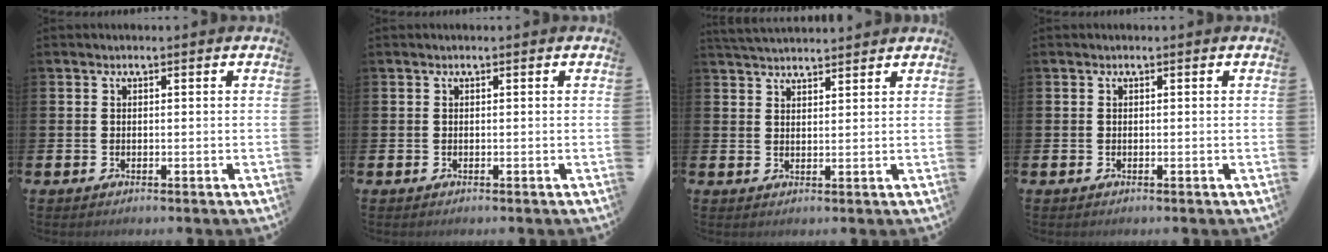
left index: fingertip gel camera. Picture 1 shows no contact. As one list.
[{"total": 0.0}, {"total": 3.3, "force": [3.2, 0.3, 0.4], "torque": [-0.016, -0.014, 0.061]}, {"total": 0.0}]